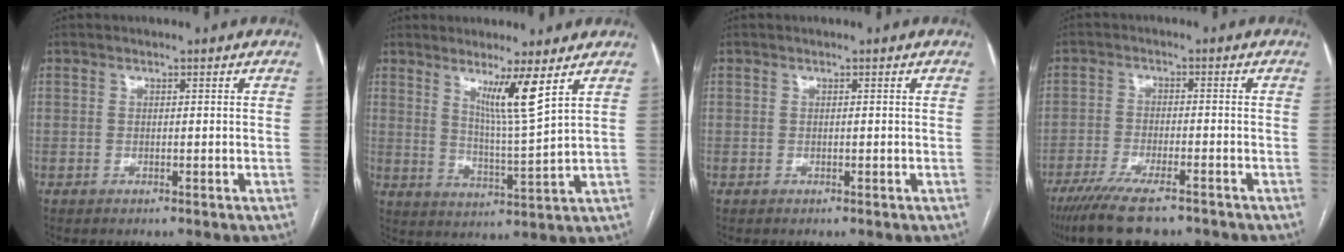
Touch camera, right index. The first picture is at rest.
{"total": 6.9, "force": [4.0, -1.4, 5.5], "torque": [-0.094, -0.025, 0.073]}
{"total": 0.0}
{"total": 10.8, "force": [-8.4, 2.0, 6.5], "torque": [-0.108, -0.024, -0.136]}